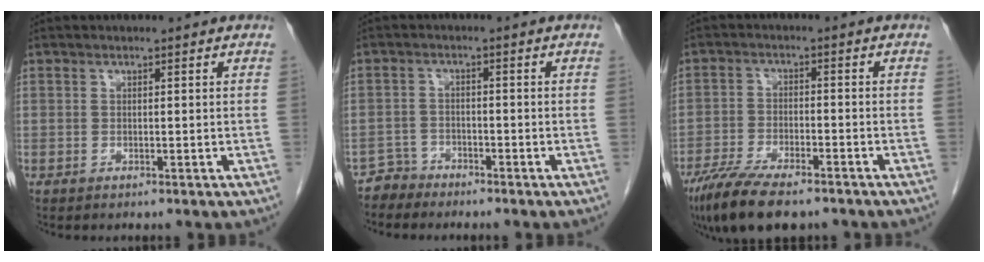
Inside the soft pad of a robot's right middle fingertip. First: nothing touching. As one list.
[{"total": 2.6, "force": [-2.3, 0.9, -0.9], "torque": [0.020, 0.000, -0.045]}, {"total": 11.6, "force": [-8.8, 3.2, 6.9], "torque": [-0.123, -0.024, -0.145]}]